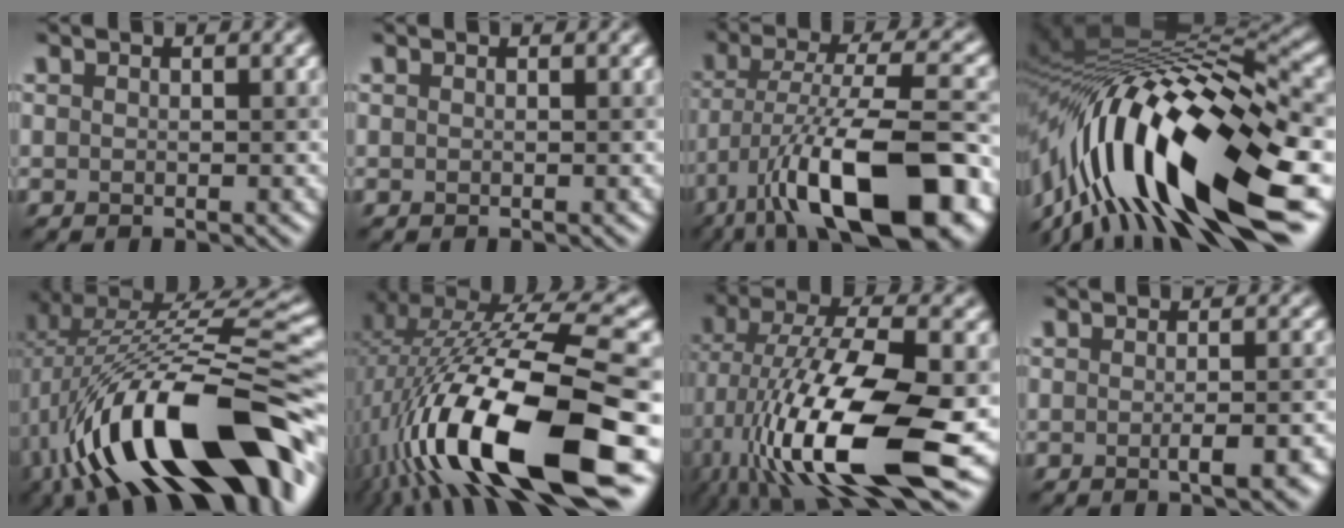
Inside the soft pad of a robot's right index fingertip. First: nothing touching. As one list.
[{"total": 0.0}, {"total": 15.0, "force": [-6.9, 4.9, 12.3], "torque": [-0.205, 0.004, -0.115]}, {"total": 17.6, "force": [-5.3, 4.9, 16.0], "torque": [-0.280, 0.016, -0.094]}, {"total": 16.9, "force": [-4.6, 7.0, 14.7], "torque": [-0.227, 0.022, -0.082]}, {"total": 16.3, "force": [-4.9, 5.1, 14.6], "torque": [-0.272, 0.002, -0.081]}, {"total": 15.3, "force": [-4.0, 5.6, 13.6], "torque": [-0.253, -0.004, -0.076]}, {"total": 3.6, "force": [-1.0, 0.9, 3.3], "torque": [-0.042, -0.001, -0.012]}]